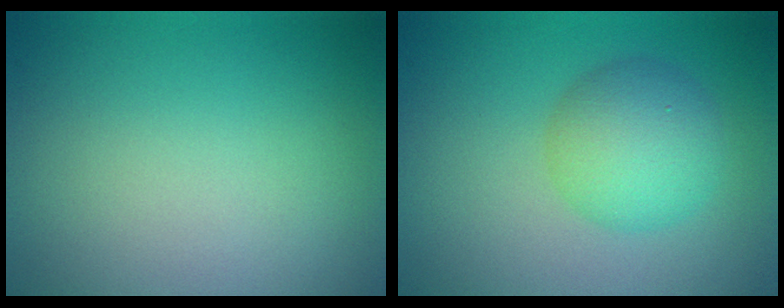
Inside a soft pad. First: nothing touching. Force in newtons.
{"total": 4.4, "press": 4.4, "slide": 0.1}